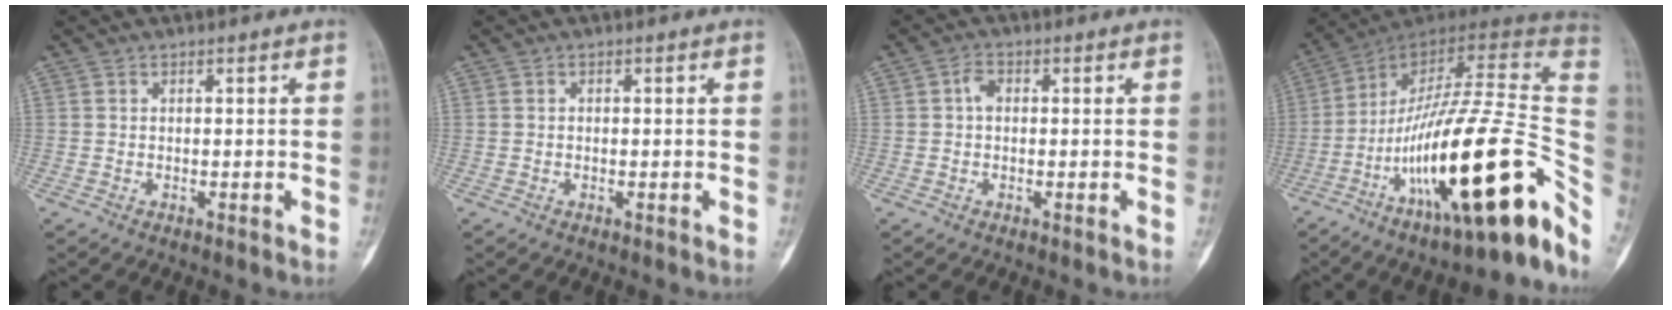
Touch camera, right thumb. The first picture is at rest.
{"total": 0.0}
{"total": 2.2, "force": [0.1, 1.5, 1.7], "torque": [-0.026, 0.007, -0.003]}
{"total": 32.9, "force": [-10.4, 7.7, 30.2], "torque": [-0.404, 0.051, -0.169]}